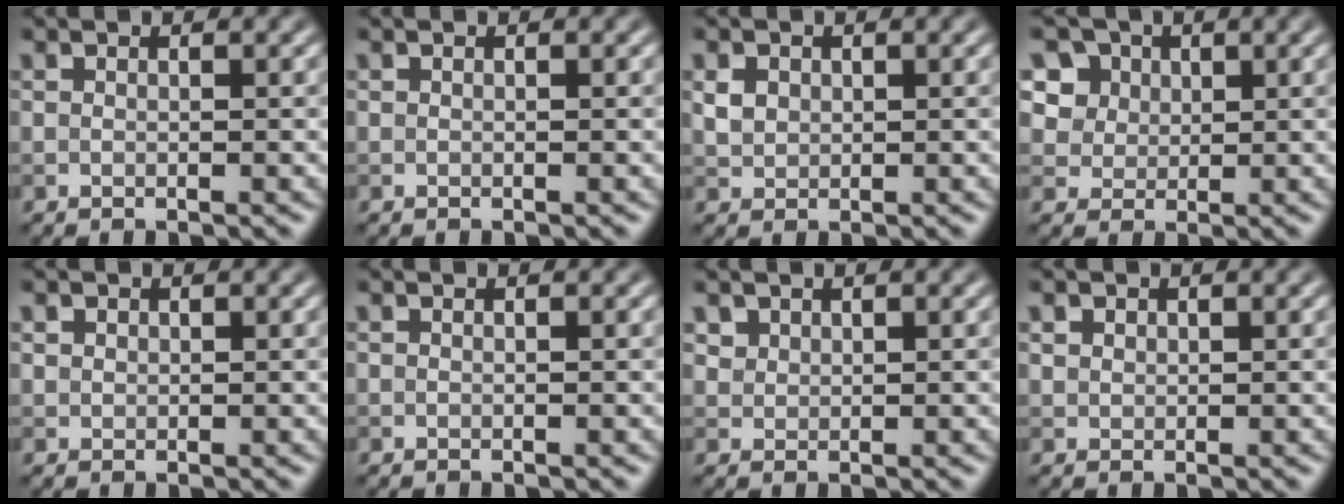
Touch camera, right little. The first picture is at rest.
{"total": 0.0}
{"total": 1.6, "force": [0.5, 1.4, 0.7], "torque": [-0.015, 0.000, 0.011]}
{"total": 8.5, "force": [4.5, 6.3, 3.4], "torque": [-0.076, 0.010, 0.068]}
{"total": 0.7, "force": [0.4, 0.6, 0.1], "torque": [0.002, -0.002, 0.008]}
{"total": 0.0}
{"total": 1.3, "force": [0.9, 0.8, 0.1], "torque": [-0.005, -0.007, 0.027]}
{"total": 1.0, "force": [0.6, 0.8, 0.2], "torque": [-0.003, -0.004, 0.013]}